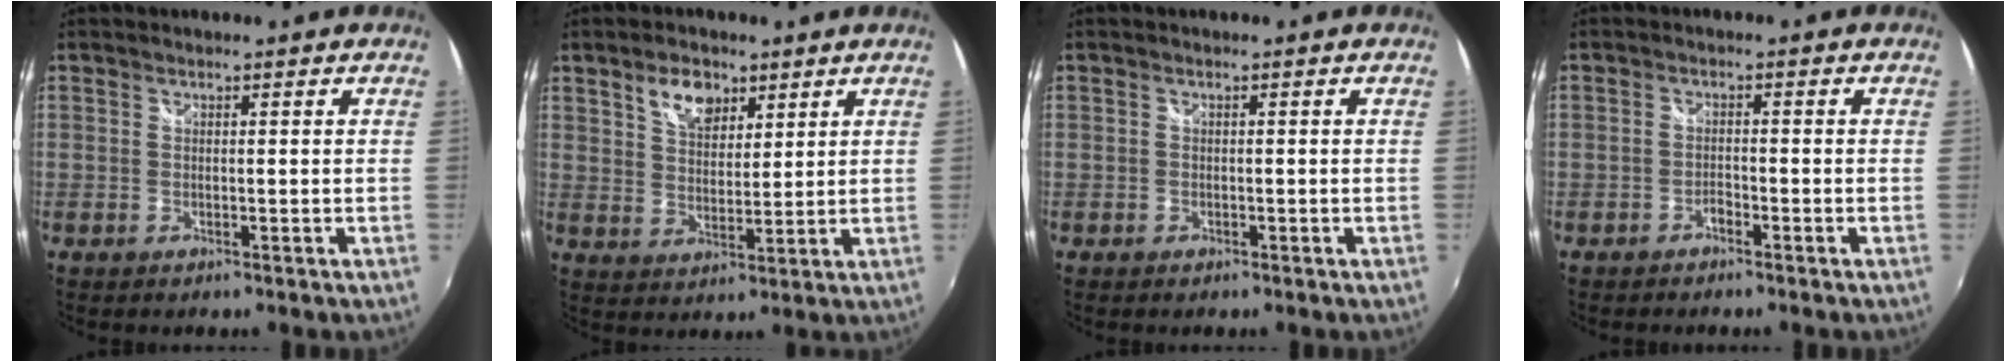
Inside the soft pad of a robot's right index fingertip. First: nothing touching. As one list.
[{"total": 6.8, "force": [4.0, 4.0, 3.8], "torque": [-0.059, 0.010, 0.073]}, {"total": 0.8, "force": [-0.5, 0.7, 0.1], "torque": [-0.003, 0.000, -0.007]}, {"total": 1.4, "force": [-1.2, 0.4, 0.4], "torque": [-0.009, -0.001, -0.023]}]